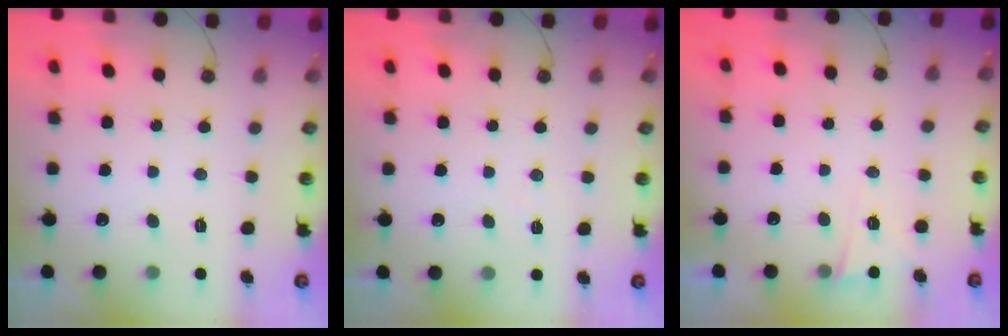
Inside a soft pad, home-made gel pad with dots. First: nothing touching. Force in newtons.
{"total": 4.2, "press": 2.5, "slide": 3.4}
{"total": 3.0, "press": 2.8, "slide": 1.0}